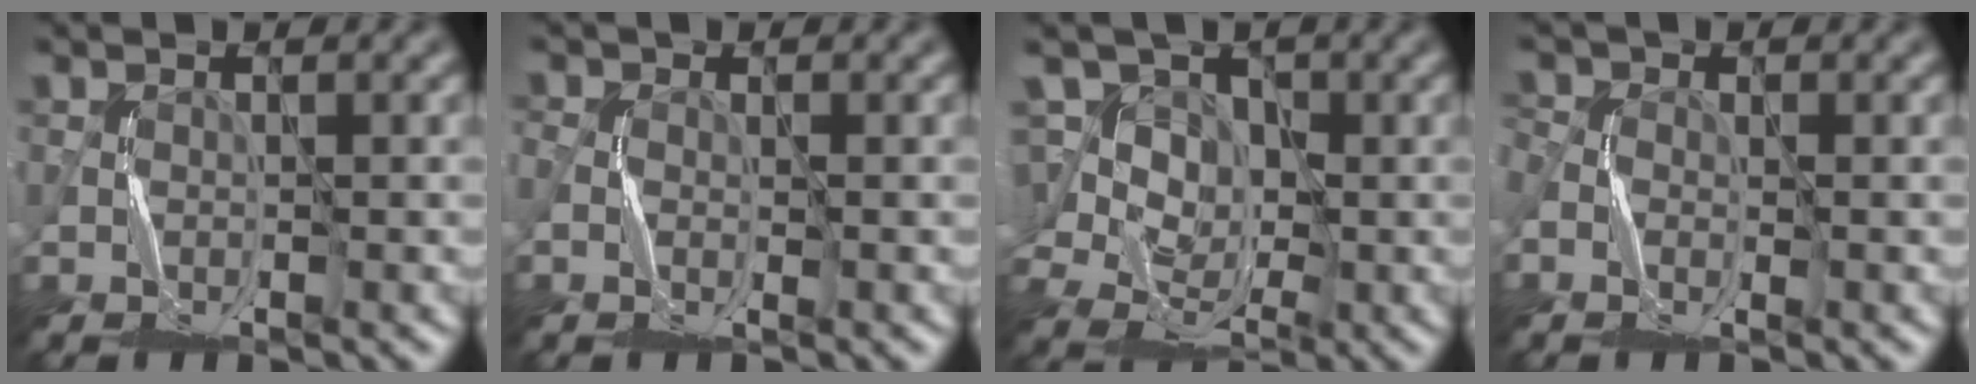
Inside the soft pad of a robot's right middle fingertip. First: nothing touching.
{"total": 1.5, "force": [-0.3, 0.9, 1.1], "torque": [-0.027, -0.003, -0.010]}
{"total": 9.7, "force": [3.4, 6.9, 6.0], "torque": [-0.106, 0.030, 0.038]}
{"total": 2.1, "force": [-0.7, 1.3, 1.5], "torque": [-0.038, -0.002, -0.013]}